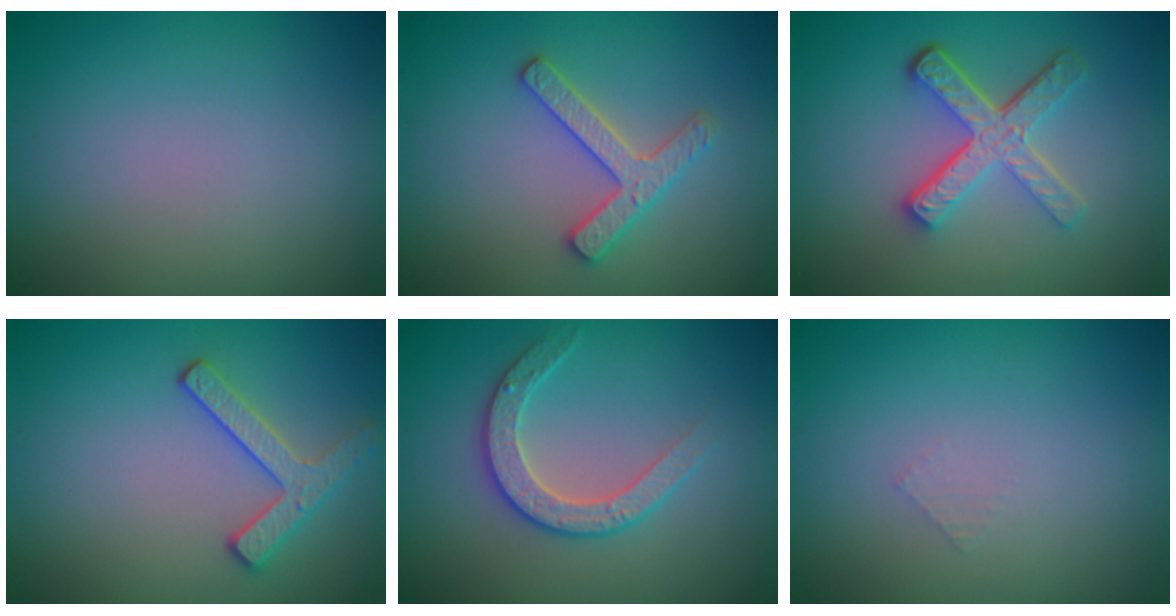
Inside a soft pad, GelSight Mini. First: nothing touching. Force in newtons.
{"total": 2.7, "press": 2.6, "slide": 0.5}
{"total": 5.1, "press": 3.5, "slide": 3.7}
{"total": 2.5, "press": 2.4, "slide": 0.5}
{"total": 2.9, "press": 2.8, "slide": 0.8}
{"total": 0.5, "press": 0.5, "slide": 0.1}